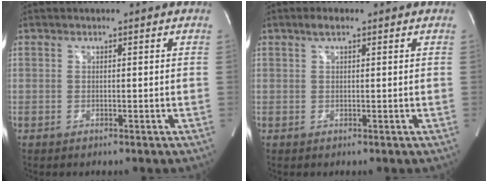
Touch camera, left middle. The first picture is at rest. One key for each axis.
{"total": 1.6, "fx": 1.0, "fy": 0.4, "fz": 1.2, "tx": -0.026, "ty": 0.009, "tz": 0.017}